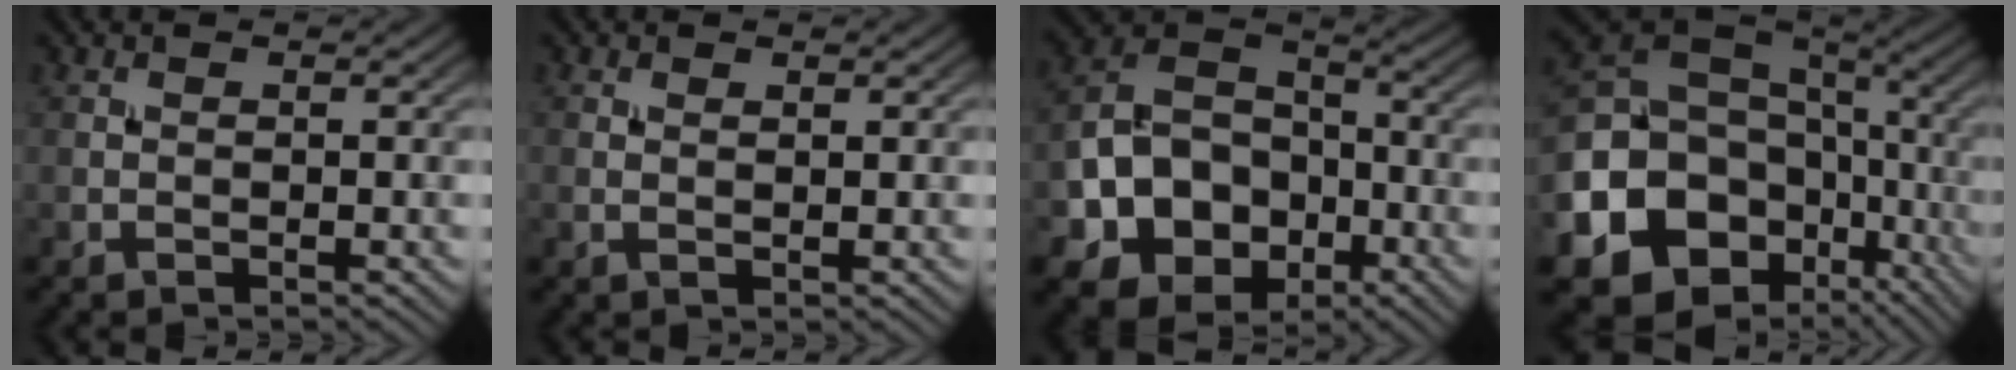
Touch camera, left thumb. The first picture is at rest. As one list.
[{"total": 0.8, "force": [0.5, 0.2, 0.6], "torque": [-0.013, 0.000, 0.009]}, {"total": 11.7, "force": [-4.6, 8.8, 6.3], "torque": [-0.139, -0.023, -0.097]}, {"total": 19.1, "force": [-6.3, 15.1, 9.8], "torque": [-0.254, -0.039, -0.101]}]